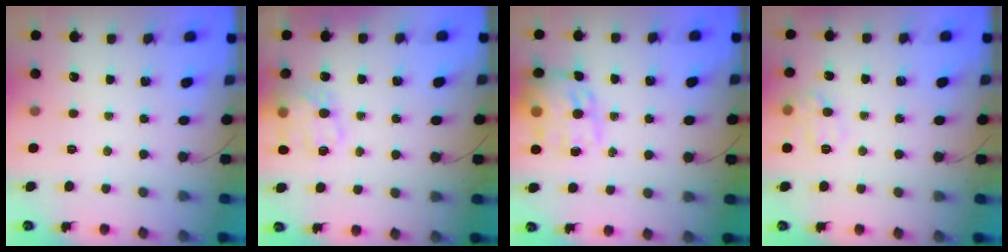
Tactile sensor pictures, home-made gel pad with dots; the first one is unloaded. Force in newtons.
{"total": 16.1, "press": 15.9, "slide": 2.5}
{"total": 16.8, "press": 16.4, "slide": 3.7}
{"total": 9.1, "press": 9.1, "slide": 0.4}